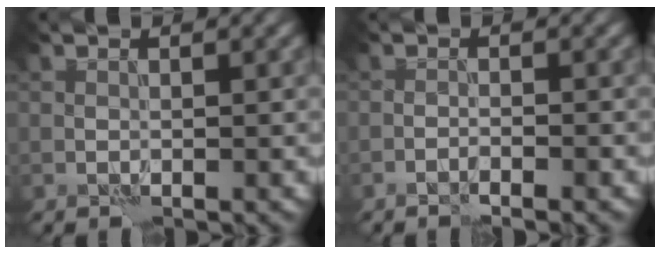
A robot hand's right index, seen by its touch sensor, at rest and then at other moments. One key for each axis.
{"total": 1.5, "fx": -1.2, "fy": 0.0, "fz": 1.0, "tx": -0.020, "ty": 0.007, "tz": -0.023}